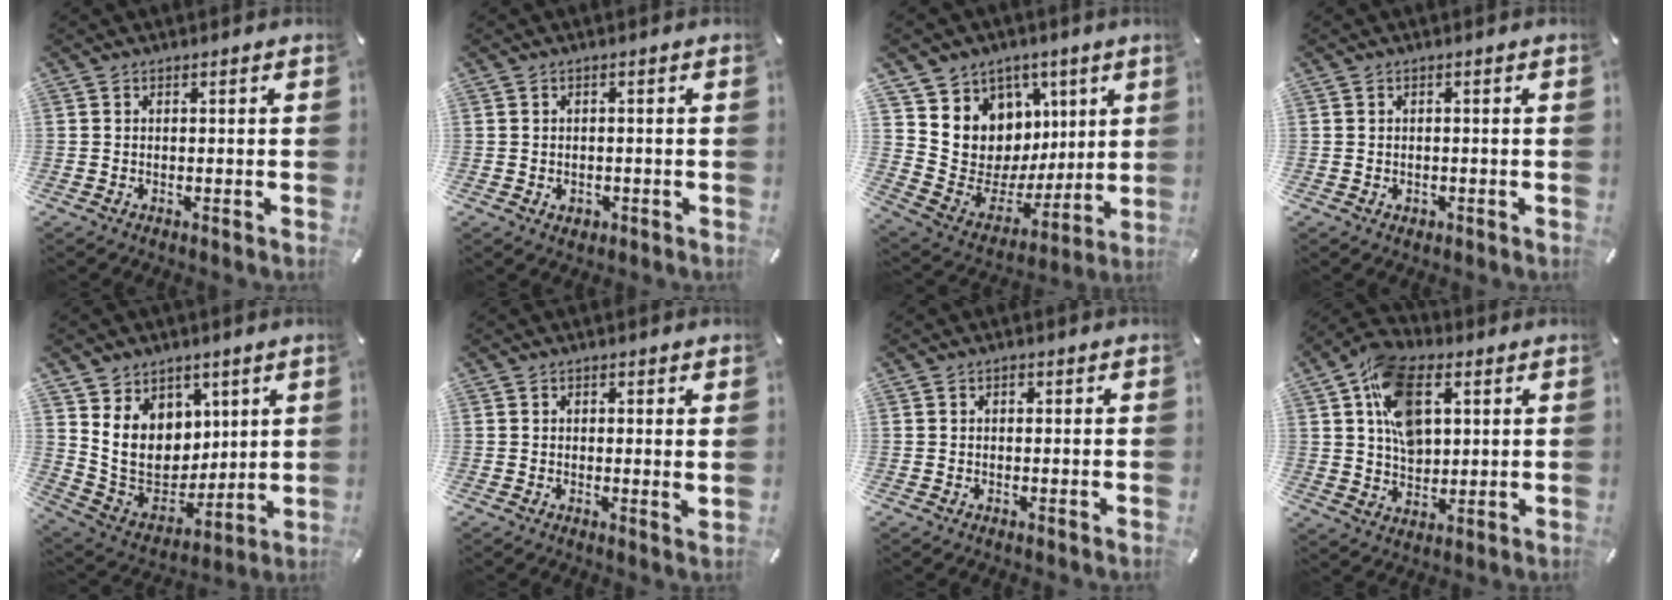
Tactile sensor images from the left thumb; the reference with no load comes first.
{"total": 1.7, "force": [-0.5, 1.5, 0.8], "torque": [-0.016, 0.004, -0.011]}
{"total": 11.4, "force": [3.1, 10.9, 1.0], "torque": [-0.009, -0.054, 0.080]}
{"total": 0.9, "force": [-0.2, 0.8, 0.4], "torque": [-0.008, 0.003, -0.006]}
{"total": 13.7, "force": [4.9, 11.8, 5.0], "torque": [-0.099, -0.042, 0.105]}
{"total": 1.4, "force": [0.7, 0.5, 1.0], "torque": [-0.013, -0.003, 0.012]}
{"total": 0.9, "force": [0.3, 0.7, 0.5], "torque": [-0.003, 0.000, 0.002]}
{"total": 14.1, "force": [4.6, 9.7, 9.2], "torque": [-0.169, 0.005, 0.084]}